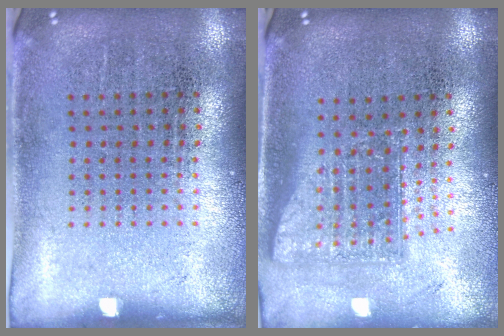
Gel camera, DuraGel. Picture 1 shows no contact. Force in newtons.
{"total": 1.7, "press": 1.3, "slide": 1.0}